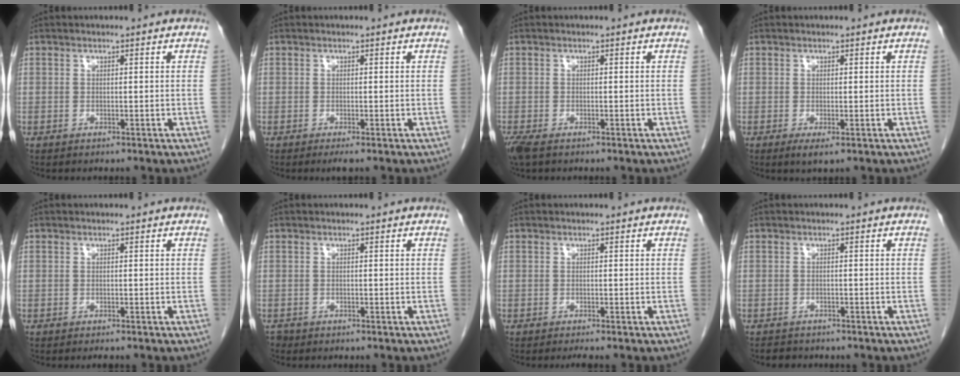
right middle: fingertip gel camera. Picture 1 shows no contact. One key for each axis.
{"total": 1.1, "fx": -0.7, "fy": -0.2, "fz": 0.8, "tx": -0.019, "ty": -0.007, "tz": -0.011}
{"total": 3.3, "fx": -2.2, "fy": 1.2, "fz": 2.0, "tx": -0.052, "ty": -0.013, "tz": -0.040}
{"total": 1.7, "fx": -0.6, "fy": 0.2, "fz": 1.6, "tx": -0.029, "ty": -0.008, "tz": -0.006}
{"total": 0.7, "fx": -0.6, "fy": 0.0, "fz": 0.3, "tx": -0.010, "ty": -0.005, "tz": -0.008}
{"total": 0.6, "fx": -0.5, "fy": 0.3, "fz": -0.1, "tx": -0.006, "ty": 0.000, "tz": -0.012}
{"total": 1.0, "fx": -0.8, "fy": -0.3, "fz": 0.5, "tx": -0.012, "ty": -0.003, "tz": -0.014}
{"total": 2.2, "fx": -1.9, "fy": 1.0, "fz": 0.3, "tx": -0.010, "ty": -0.002, "tz": -0.028}